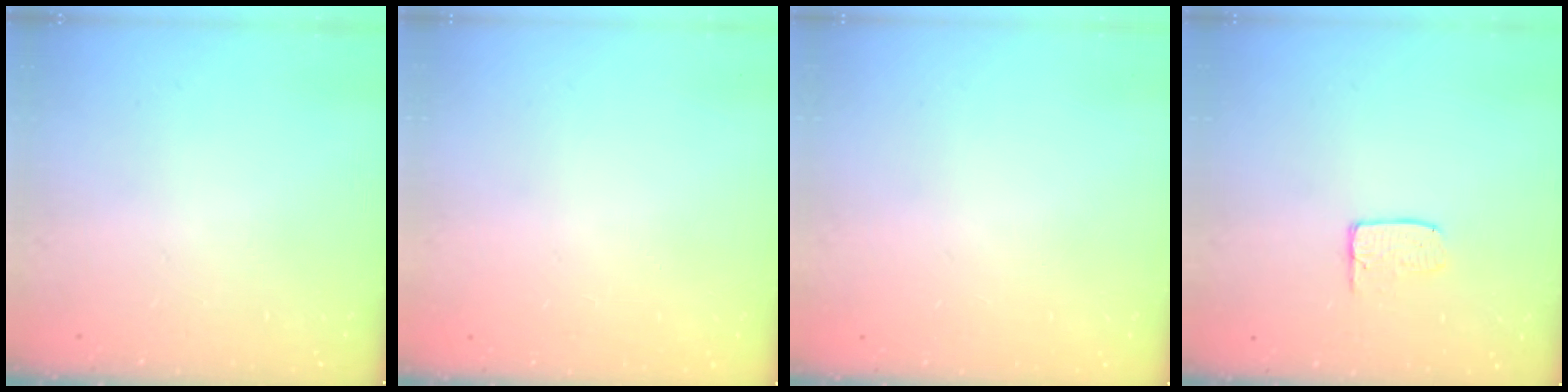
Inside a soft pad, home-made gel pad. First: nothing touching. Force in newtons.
{"total": 0.0}
{"total": 0.0}
{"total": 4.7, "press": 4.7, "slide": 0.4}